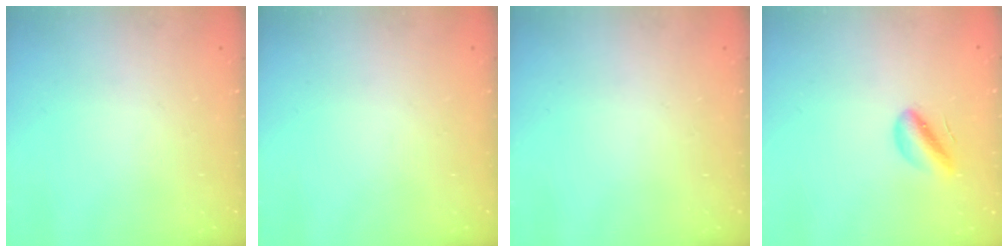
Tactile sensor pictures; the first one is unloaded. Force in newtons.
{"total": 0.0}
{"total": 0.0}
{"total": 5.7, "press": 5.4, "slide": 1.9}